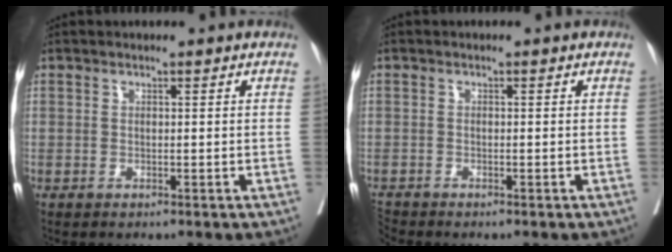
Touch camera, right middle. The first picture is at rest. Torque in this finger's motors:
{"motor_torque": [0.89, -0.90, 0.31, 0.07]}